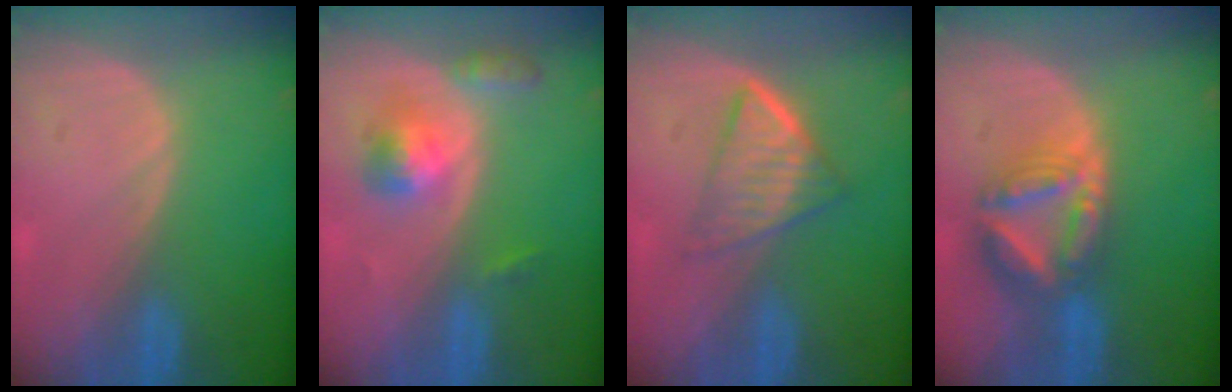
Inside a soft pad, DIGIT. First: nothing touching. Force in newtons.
{"total": 5.1, "press": 4.8, "slide": 1.7}
{"total": 6.4, "press": 5.5, "slide": 3.4}
{"total": 8.2, "press": 7.2, "slide": 4.0}